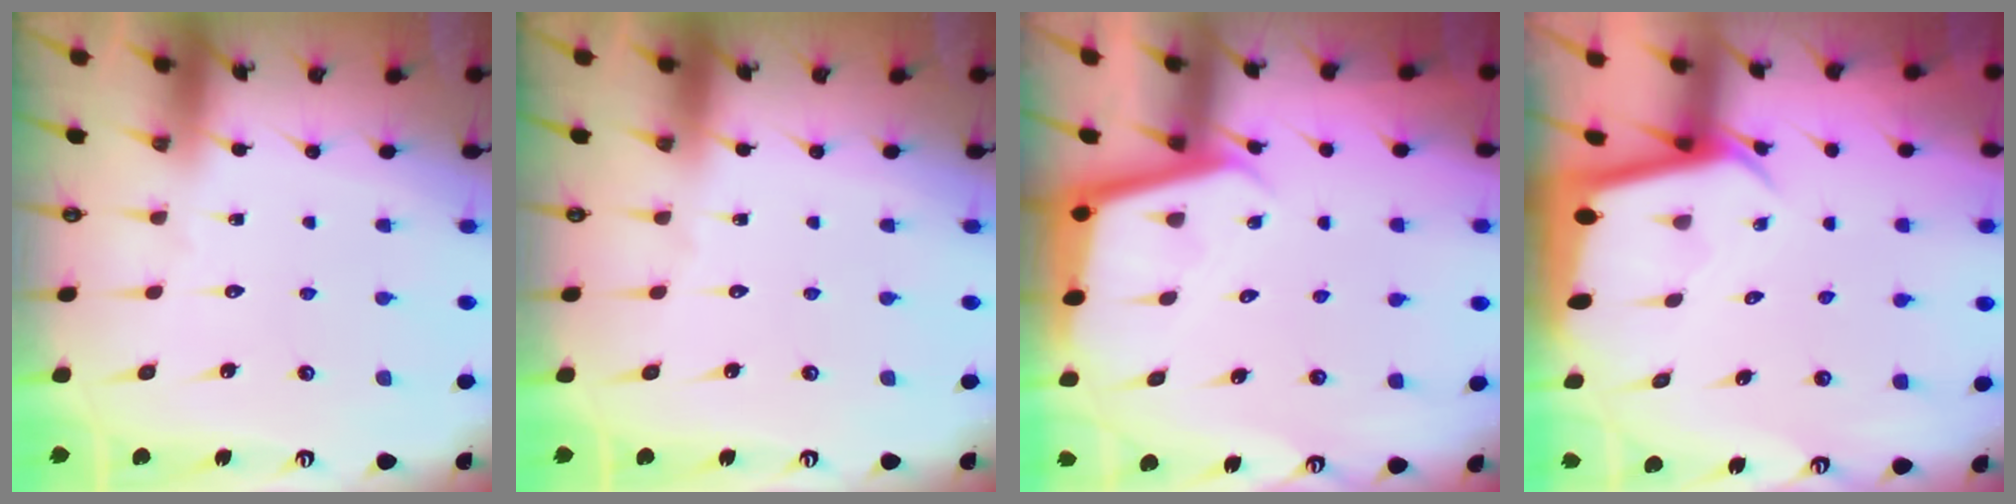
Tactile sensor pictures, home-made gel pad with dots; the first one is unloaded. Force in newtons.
{"total": 0.0}
{"total": 3.3, "press": 3.3, "slide": 0.3}
{"total": 2.8, "press": 2.8, "slide": 0.3}